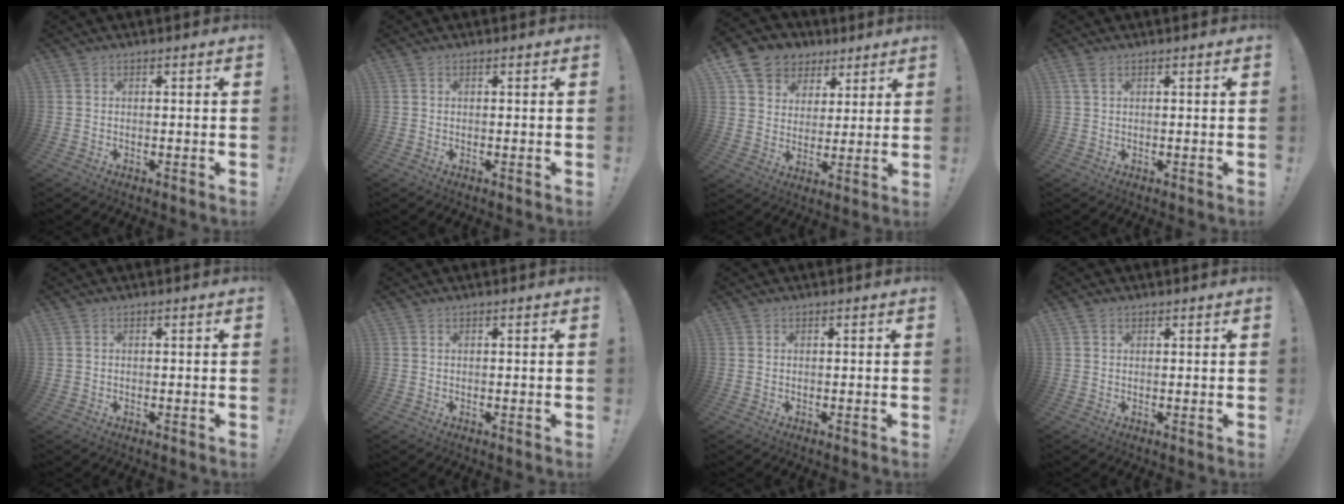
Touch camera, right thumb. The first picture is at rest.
{"total": 0.0}
{"total": 10.7, "force": [6.1, 8.4, 2.5], "torque": [-0.034, -0.042, 0.124]}
{"total": 2.0, "force": [1.0, 0.9, 1.5], "torque": [-0.033, 0.004, 0.018]}
{"total": 0.0}
{"total": 0.0}
{"total": 0.0}
{"total": 1.3, "force": [0.9, 0.9, 0.2], "torque": [0.002, 0.000, 0.015]}